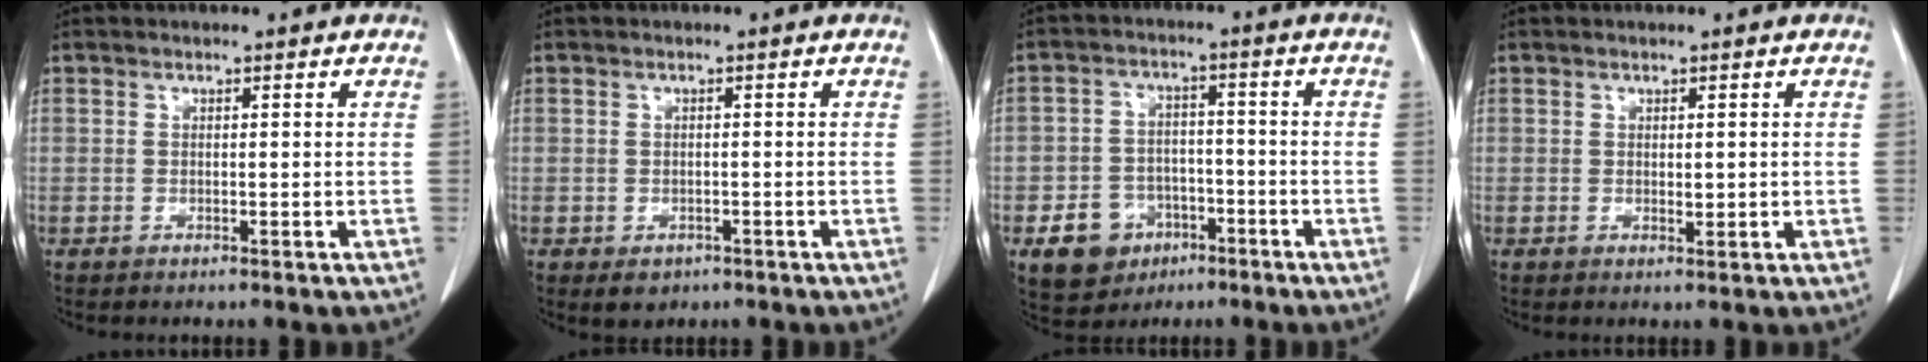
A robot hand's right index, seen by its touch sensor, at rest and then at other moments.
{"total": 1.5, "force": [-0.7, 1.3, 0.5], "torque": [-0.007, 0.002, -0.001]}
{"total": 8.7, "force": [-4.1, 6.9, 3.4], "torque": [-0.067, 0.012, -0.059]}
{"total": 1.1, "force": [0.1, 0.6, 1.0], "torque": [-0.014, -0.004, 0.005]}